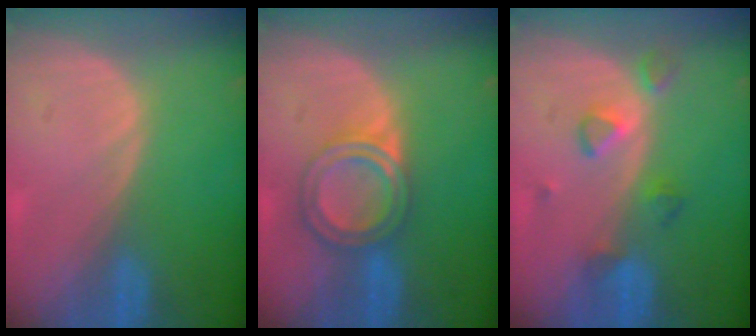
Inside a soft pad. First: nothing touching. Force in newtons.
{"total": 6.1, "press": 5.5, "slide": 2.6}
{"total": 4.1, "press": 4.0, "slide": 0.9}